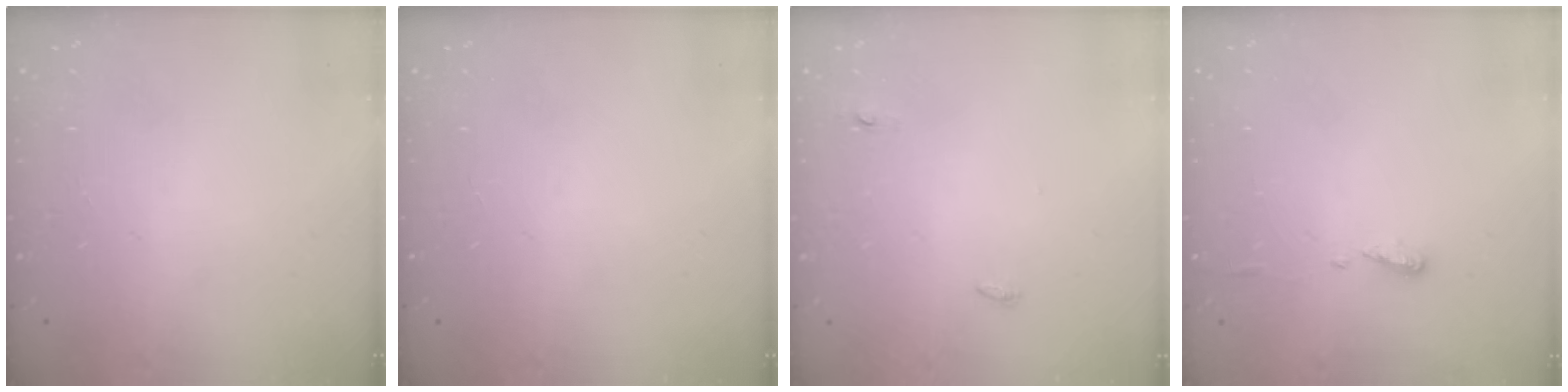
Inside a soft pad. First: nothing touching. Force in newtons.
{"total": 0.0}
{"total": 7.3, "press": 3.8, "slide": 6.3}
{"total": 4.9, "press": 4.9, "slide": 0.6}